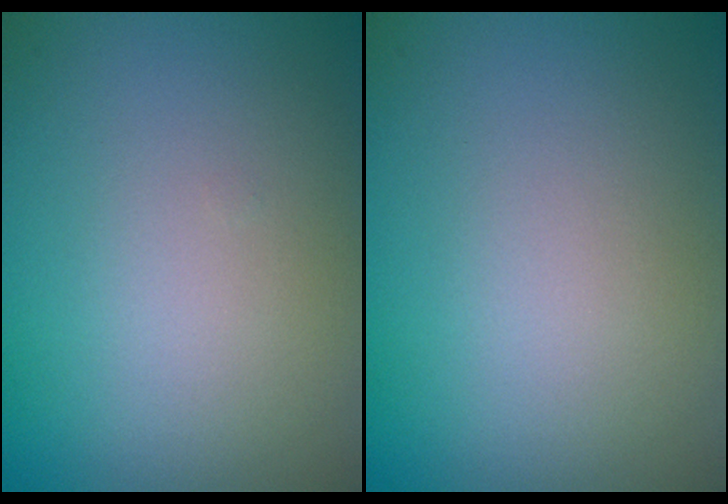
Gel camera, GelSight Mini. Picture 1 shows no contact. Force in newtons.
{"total": 0.0}